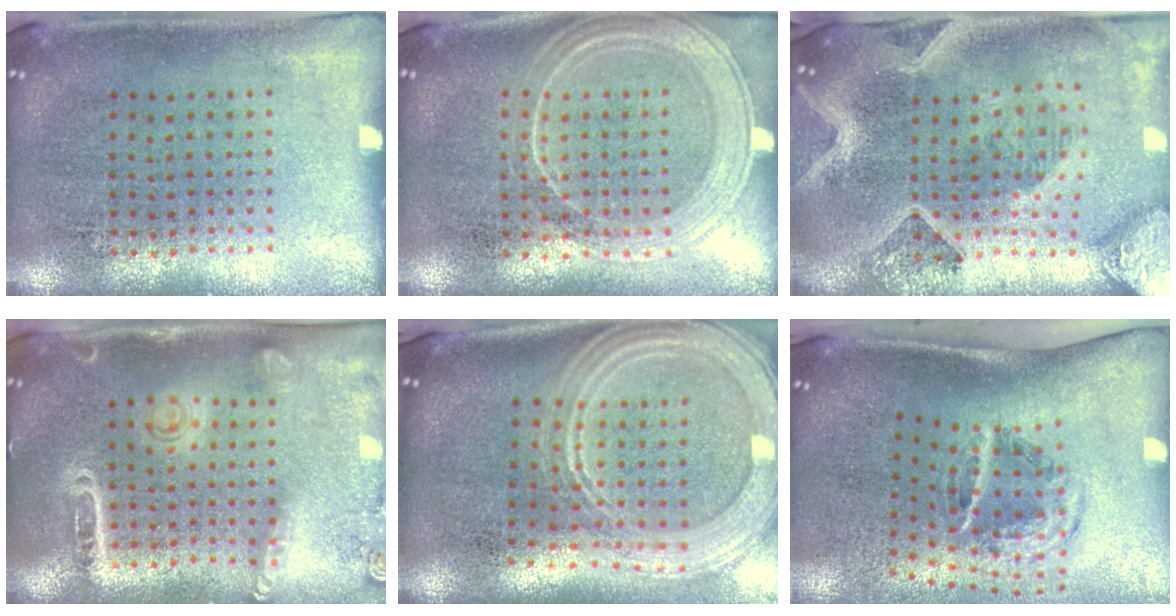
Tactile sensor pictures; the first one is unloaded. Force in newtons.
{"total": 1.8, "press": 1.8, "slide": 0.4}
{"total": 3.3, "press": 2.7, "slide": 1.9}
{"total": 1.5, "press": 1.5, "slide": 0.5}
{"total": 2.9, "press": 2.3, "slide": 1.7}
{"total": 2.0, "press": 1.2, "slide": 1.7}